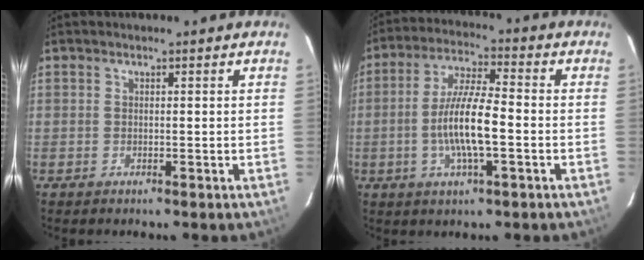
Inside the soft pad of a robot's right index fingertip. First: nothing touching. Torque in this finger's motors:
{"motor_torque": [1.10, -0.52, 0.70, 0.21]}